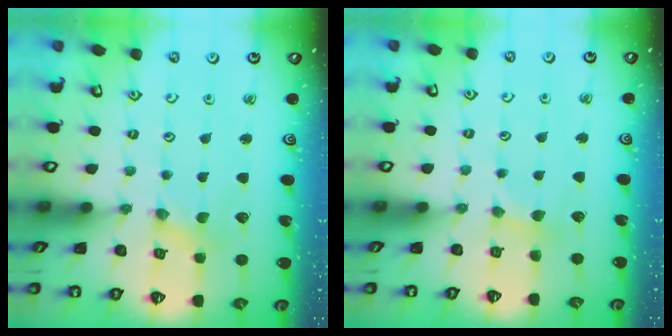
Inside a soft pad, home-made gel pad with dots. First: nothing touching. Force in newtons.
{"total": 2.1, "press": 2.0, "slide": 0.4}